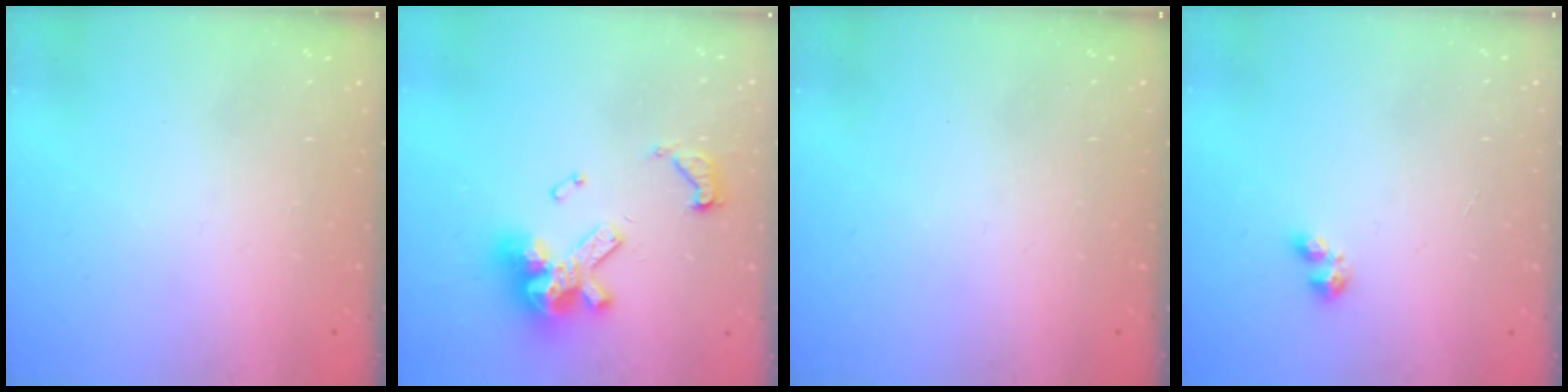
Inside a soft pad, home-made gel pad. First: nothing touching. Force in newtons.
{"total": 14.3, "press": 14.2, "slide": 1.7}
{"total": 0.0}
{"total": 2.8, "press": 2.8, "slide": 0.5}